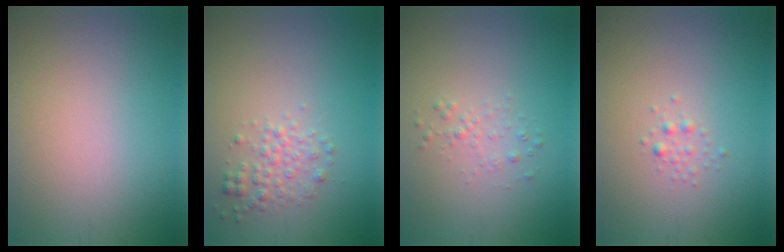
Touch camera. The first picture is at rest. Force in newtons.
{"total": 2.2, "press": 2.2, "slide": 0.1}
{"total": 1.1, "press": 1.1, "slide": 0.1}
{"total": 0.8, "press": 0.8, "slide": 0.0}